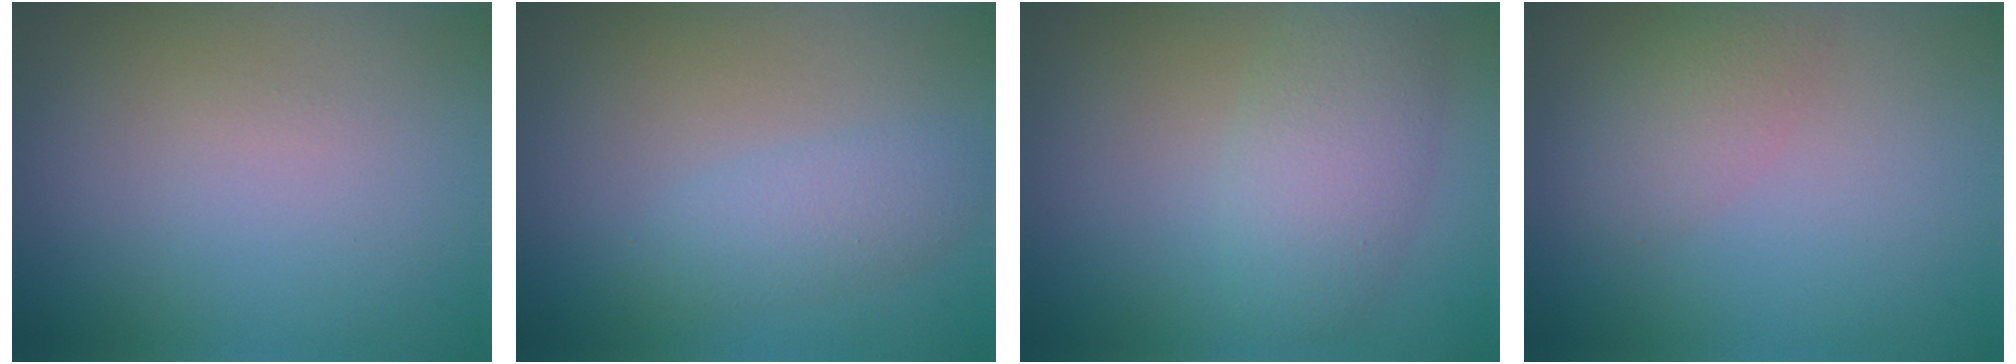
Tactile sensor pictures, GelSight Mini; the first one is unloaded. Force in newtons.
{"total": 2.4, "press": 2.4, "slide": 0.1}
{"total": 4.1, "press": 4.1, "slide": 0.2}
{"total": 2.4, "press": 2.4, "slide": 0.1}